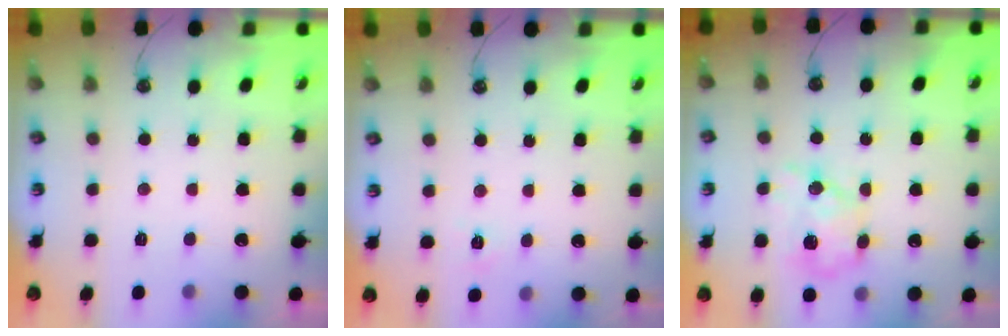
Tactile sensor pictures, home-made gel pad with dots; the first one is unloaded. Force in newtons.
{"total": 3.8, "press": 3.8, "slide": 0.3}
{"total": 11.9, "press": 11.9, "slide": 0.2}